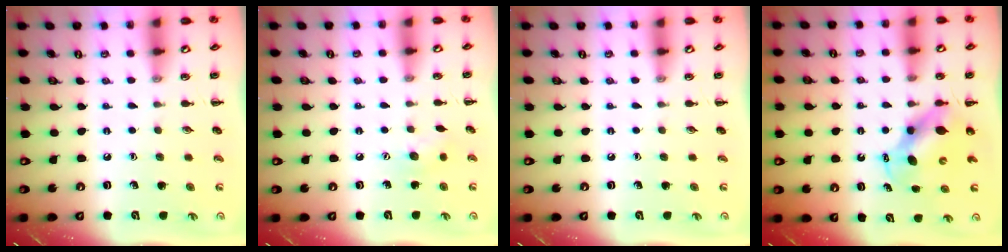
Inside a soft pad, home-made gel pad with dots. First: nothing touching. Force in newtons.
{"total": 5.8, "press": 5.7, "slide": 0.7}
{"total": 0.0}
{"total": 6.0, "press": 5.9, "slide": 0.8}